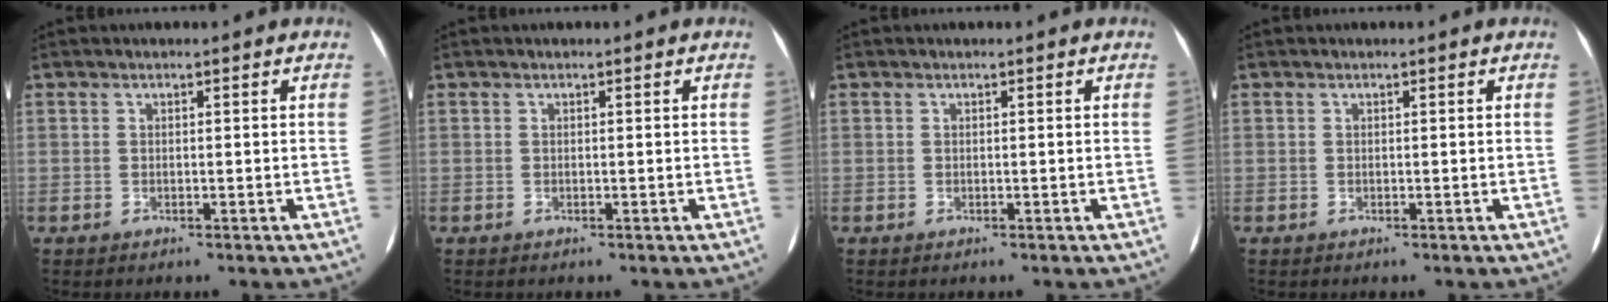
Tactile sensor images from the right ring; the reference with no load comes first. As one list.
[{"total": 0.0}, {"total": 0.0}, {"total": 0.0}]